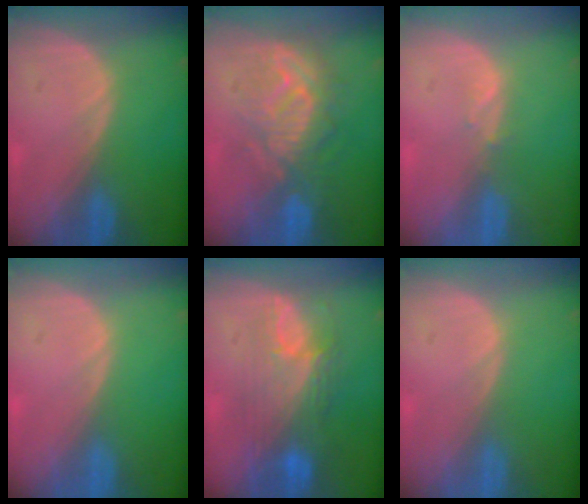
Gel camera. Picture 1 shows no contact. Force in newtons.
{"total": 9.0, "press": 8.9, "slide": 1.0}
{"total": 1.1, "press": 1.0, "slide": 0.4}
{"total": 0.0}
{"total": 9.3, "press": 8.4, "slide": 4.0}
{"total": 0.0}